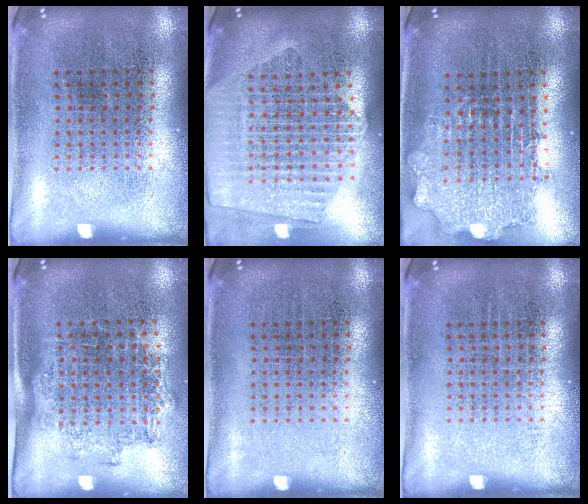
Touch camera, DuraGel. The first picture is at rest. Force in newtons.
{"total": 2.4, "press": 2.1, "slide": 1.1}
{"total": 1.9, "press": 1.5, "slide": 1.1}
{"total": 1.3, "press": 1.0, "slide": 0.8}
{"total": 0.0}
{"total": 0.0}